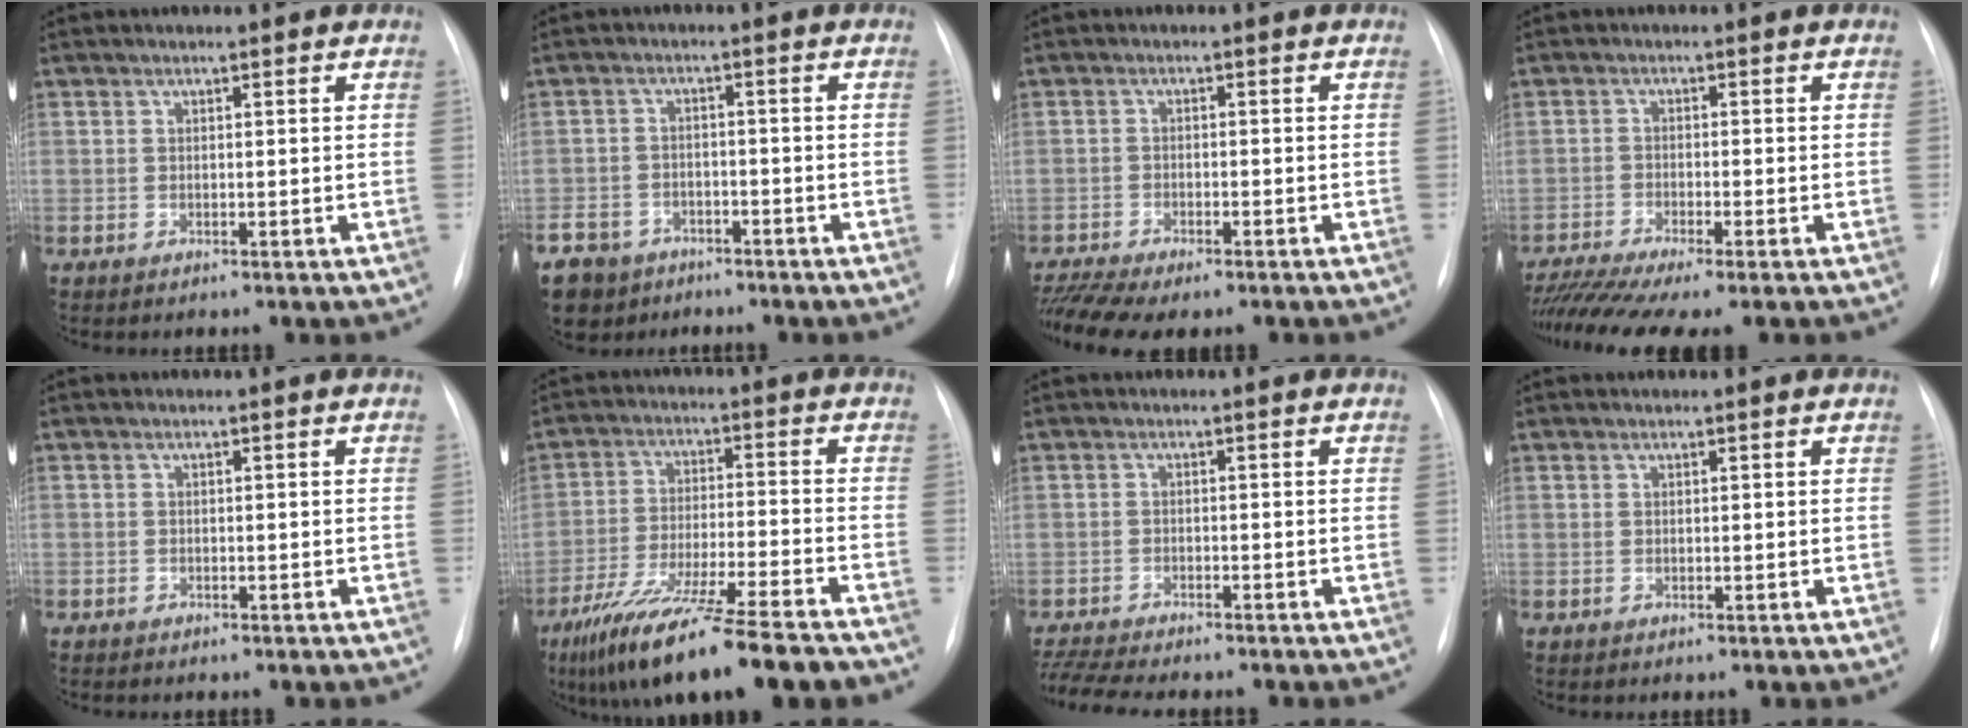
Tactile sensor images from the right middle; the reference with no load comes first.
{"total": 11.5, "force": [-7.8, 7.8, 3.2], "torque": [-0.097, -0.005, -0.120]}
{"total": 8.3, "force": [-6.9, 1.8, 4.2], "torque": [-0.079, -0.002, -0.108]}
{"total": 9.5, "force": [-7.9, -0.4, 5.2], "torque": [-0.089, -0.019, -0.127]}
{"total": 1.1, "force": [-0.9, 0.5, 0.2], "torque": [-0.005, 0.002, -0.013]}
{"total": 18.0, "force": [-13.8, 0.6, 11.5], "torque": [-0.195, -0.045, -0.228]}
{"total": 9.3, "force": [-8.3, 1.0, 4.0], "torque": [-0.072, -0.010, -0.128]}
{"total": 0.0}